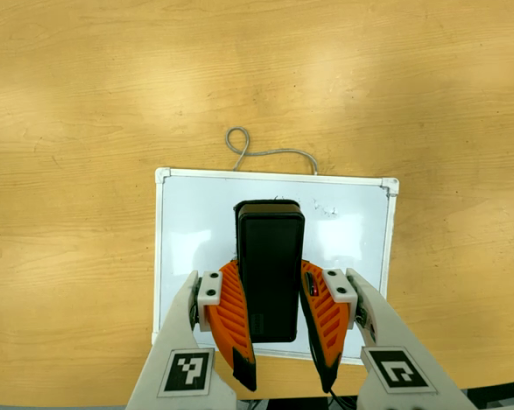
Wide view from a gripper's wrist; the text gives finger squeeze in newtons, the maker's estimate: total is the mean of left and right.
{"total": 9.3, "left": 7.2, "right": 11.4}